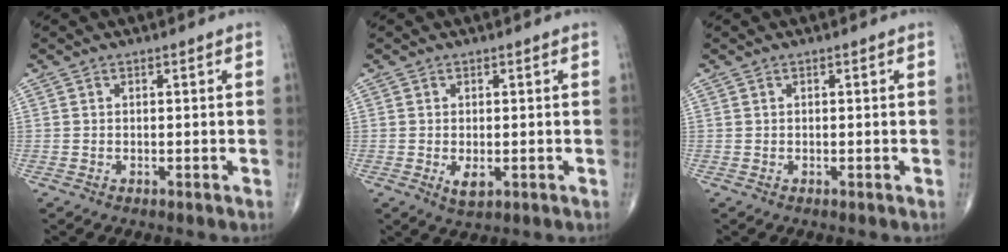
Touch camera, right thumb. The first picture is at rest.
{"total": 2.7, "force": [-0.7, 1.4, 2.3], "torque": [-0.038, -0.006, -0.008]}
{"total": 0.0}